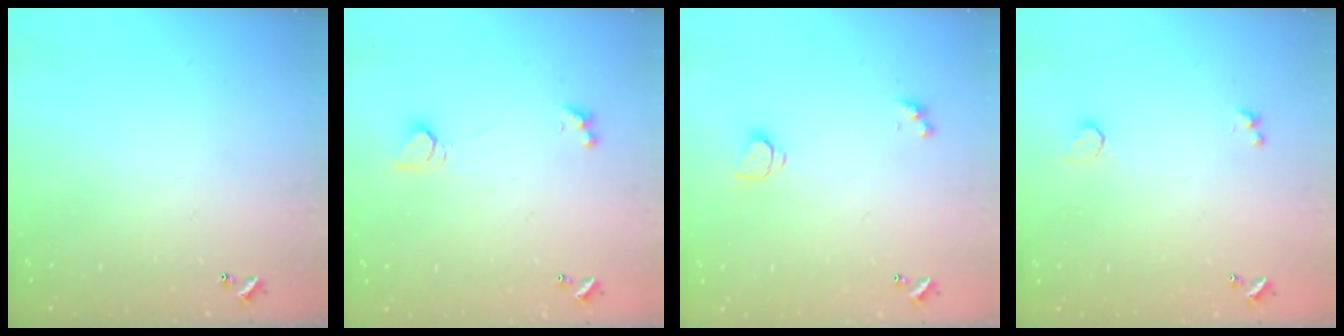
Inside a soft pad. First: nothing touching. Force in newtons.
{"total": 1.7, "press": 1.7, "slide": 0.4}
{"total": 1.6, "press": 1.5, "slide": 0.4}
{"total": 1.0, "press": 0.7, "slide": 0.7}